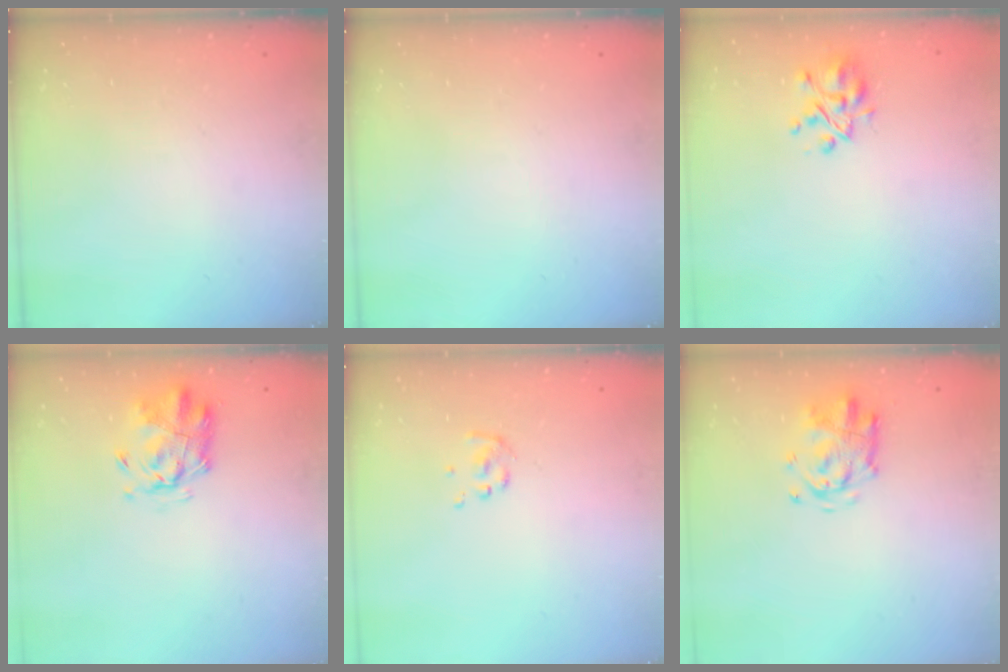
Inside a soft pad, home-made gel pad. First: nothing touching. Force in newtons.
{"total": 0.0}
{"total": 5.6, "press": 5.2, "slide": 1.9}
{"total": 2.5, "press": 2.4, "slide": 0.7}
{"total": 2.3, "press": 2.3, "slide": 0.4}
{"total": 3.8, "press": 3.8, "slide": 0.5}